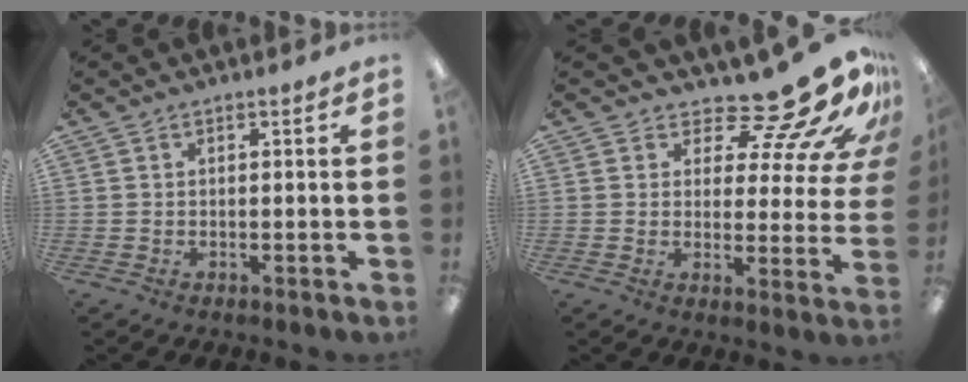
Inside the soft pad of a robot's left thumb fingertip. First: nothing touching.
{"total": 15.7, "force": [13.0, 4.4, 7.5], "torque": [-0.110, -0.104, 0.216]}